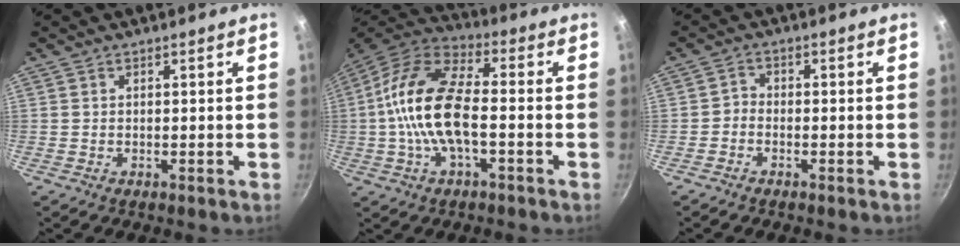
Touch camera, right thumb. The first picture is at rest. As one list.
[{"total": 16.2, "force": [-1.7, 7.5, 14.3], "torque": [-0.261, 0.038, -0.050]}, {"total": 1.7, "force": [-1.2, 1.0, 0.6], "torque": [-0.012, 0.015, -0.029]}]